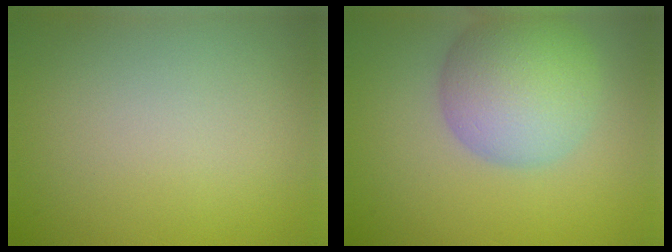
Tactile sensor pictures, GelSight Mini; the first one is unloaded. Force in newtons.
{"total": 7.8, "press": 7.8, "slide": 0.5}